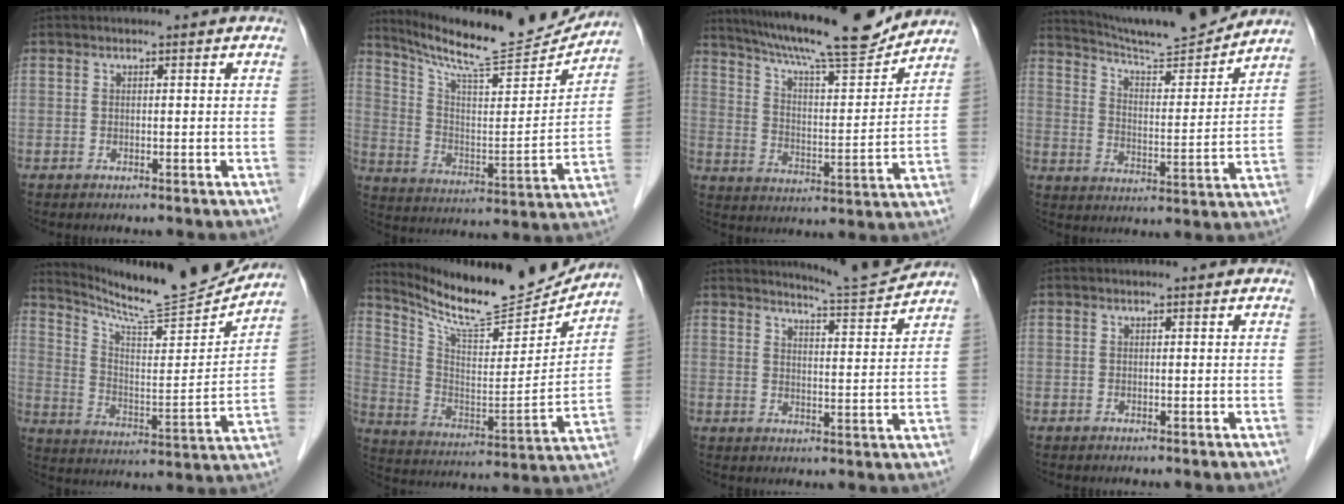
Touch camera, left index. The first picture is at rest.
{"total": 19.0, "force": [17.9, 0.9, 6.3], "torque": [-0.117, -0.043, 0.275]}
{"total": 18.4, "force": [16.4, 1.6, 8.2], "torque": [-0.141, 0.002, 0.251]}
{"total": 16.0, "force": [15.2, -0.4, 5.0], "torque": [-0.091, -0.015, 0.234]}
{"total": 17.7, "force": [17.0, -0.1, 5.2], "torque": [-0.098, -0.051, 0.259]}
{"total": 19.2, "force": [17.9, 2.2, 6.8], "torque": [-0.132, -0.045, 0.283]}
{"total": 7.2, "force": [7.0, -1.2, 0.6], "torque": [-0.030, -0.020, 0.105]}
{"total": 0.0}